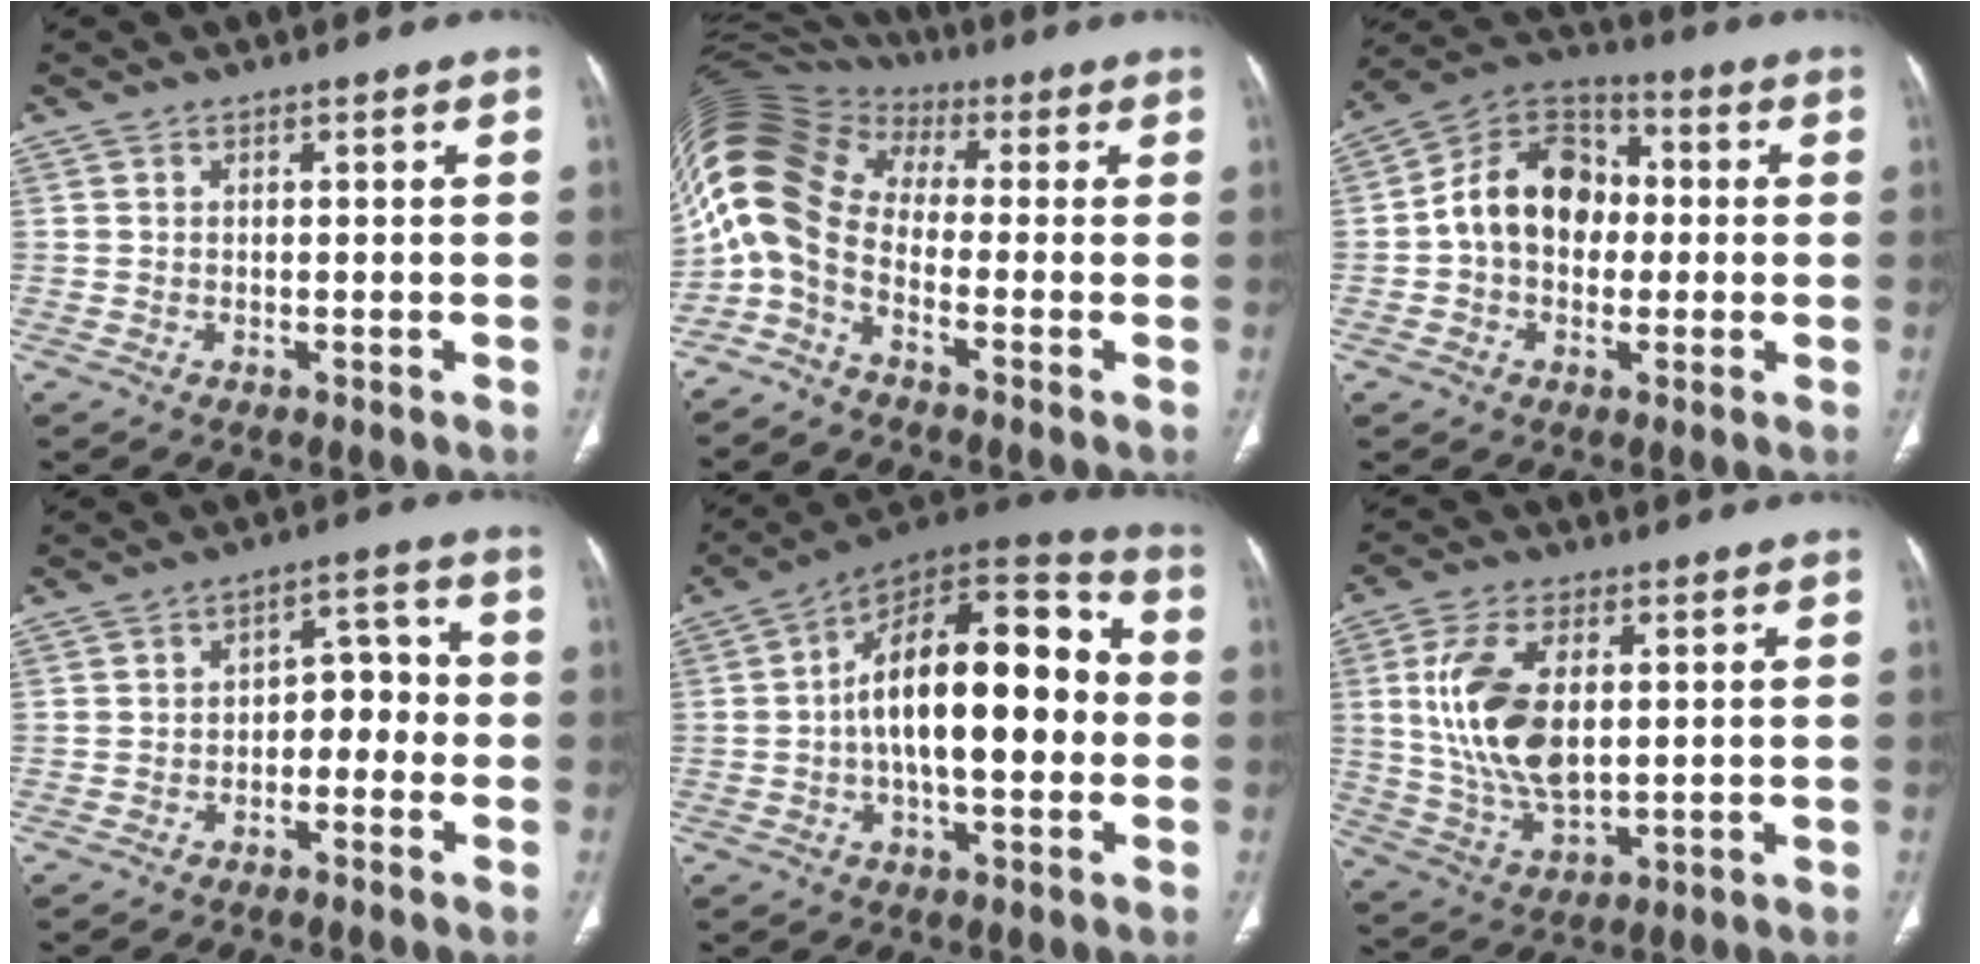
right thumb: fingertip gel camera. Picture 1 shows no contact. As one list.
[{"total": 13.2, "force": [-2.2, 8.4, 9.9], "torque": [-0.208, 0.067, -0.060]}, {"total": 14.0, "force": [0.0, 10.7, 9.0], "torque": [-0.121, 0.037, -0.011]}, {"total": 6.3, "force": [-2.0, 4.1, 4.3], "torque": [-0.029, 0.042, -0.038]}, {"total": 21.6, "force": [-0.2, 10.1, 19.0], "torque": [-0.275, 0.045, -0.012]}, {"total": 14.6, "force": [2.4, 7.9, 12.1], "torque": [-0.238, -0.009, 0.053]}]